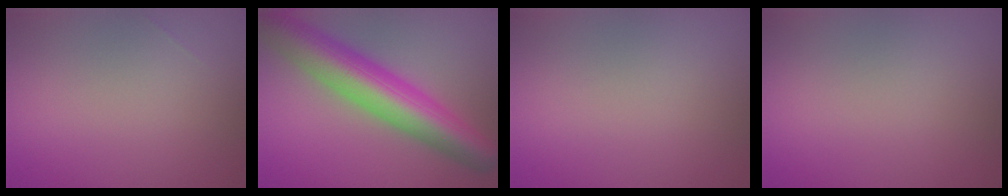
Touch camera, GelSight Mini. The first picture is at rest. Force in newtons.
{"total": 9.7, "press": 9.7, "slide": 0.3}
{"total": 0.0}
{"total": 0.0}